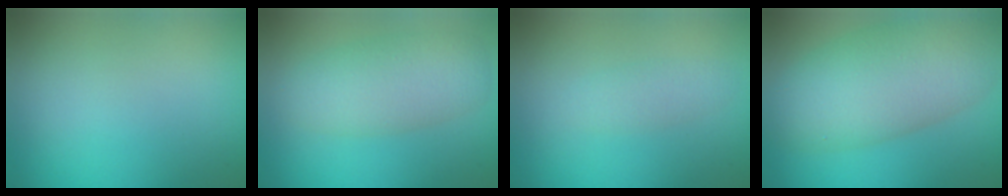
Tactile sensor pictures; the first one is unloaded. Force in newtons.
{"total": 4.7, "press": 4.7, "slide": 0.3}
{"total": 1.4, "press": 1.4, "slide": 0.1}
{"total": 8.7, "press": 8.7, "slide": 0.1}